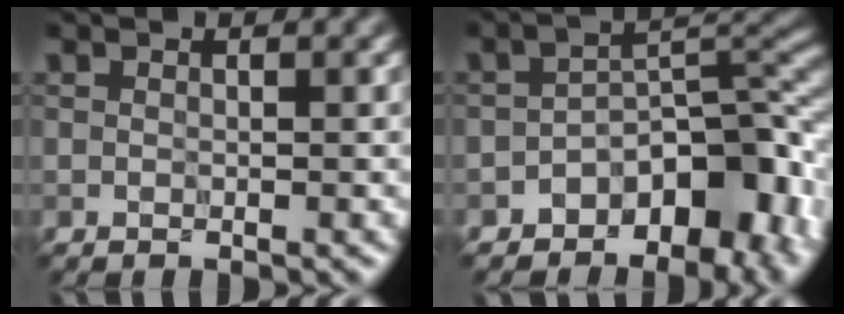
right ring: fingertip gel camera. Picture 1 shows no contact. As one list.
[{"total": 8.4, "force": [-4.9, 4.3, 5.3], "torque": [-0.047, 0.012, -0.087]}]